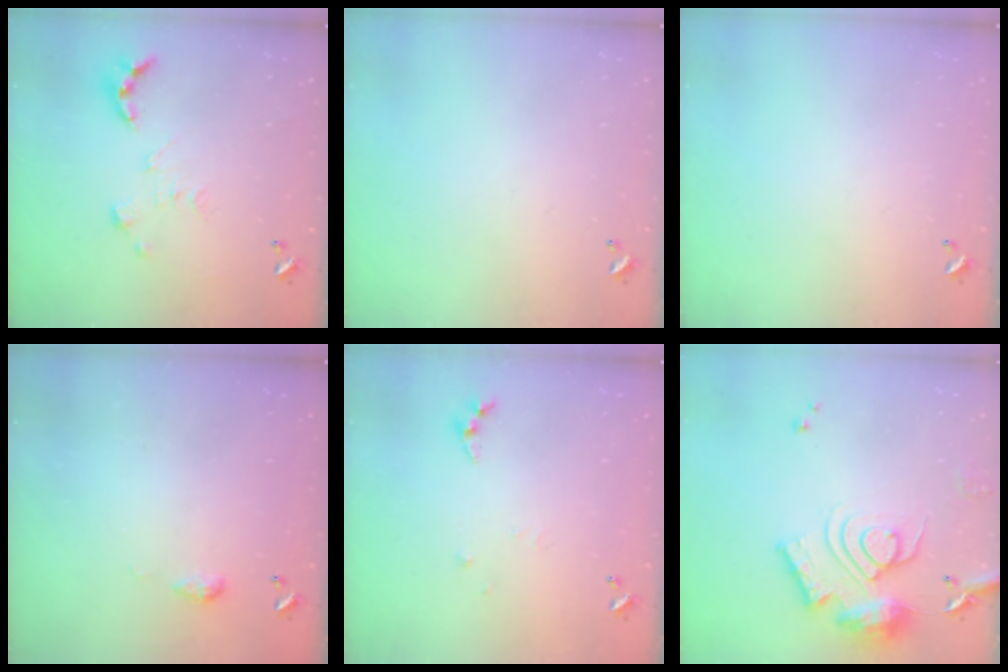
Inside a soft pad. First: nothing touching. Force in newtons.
{"total": 0.0}
{"total": 0.0}
{"total": 3.3, "press": 3.2, "slide": 0.5}
{"total": 4.9, "press": 4.9, "slide": 0.4}
{"total": 15.8, "press": 15.8, "slide": 1.0}